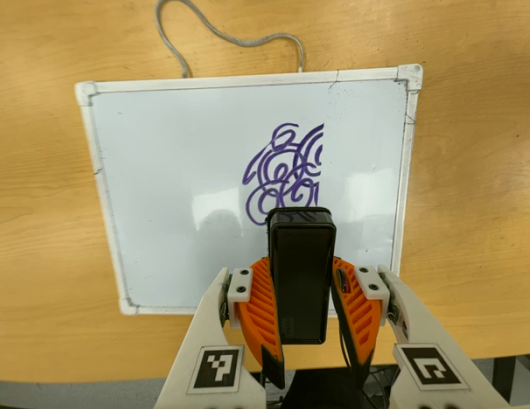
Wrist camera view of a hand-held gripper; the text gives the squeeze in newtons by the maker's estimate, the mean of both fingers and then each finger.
{"total": 6.6, "left": 5.2, "right": 8.1}